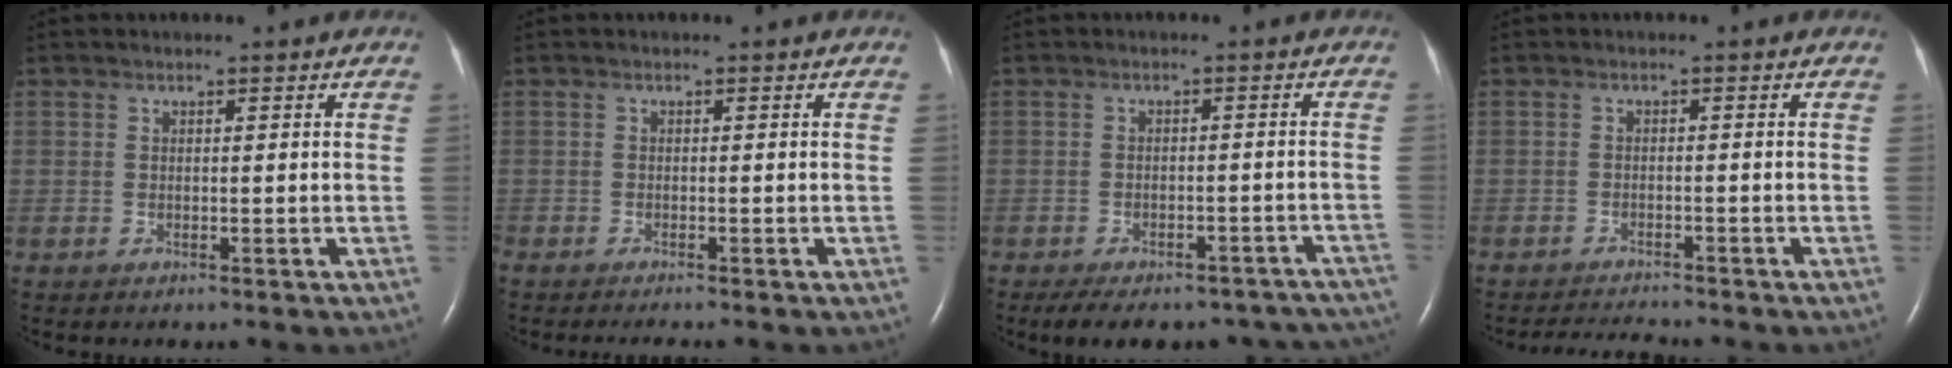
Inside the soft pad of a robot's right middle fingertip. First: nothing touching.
{"total": 1.8, "force": [-1.6, -0.2, 0.8], "torque": [-0.013, -0.002, -0.024]}
{"total": 19.4, "force": [-16.2, 7.9, 7.0], "torque": [-0.104, 0.012, -0.183]}
{"total": 3.8, "force": [-3.8, -0.2, 0.7], "torque": [-0.018, -0.016, -0.060]}